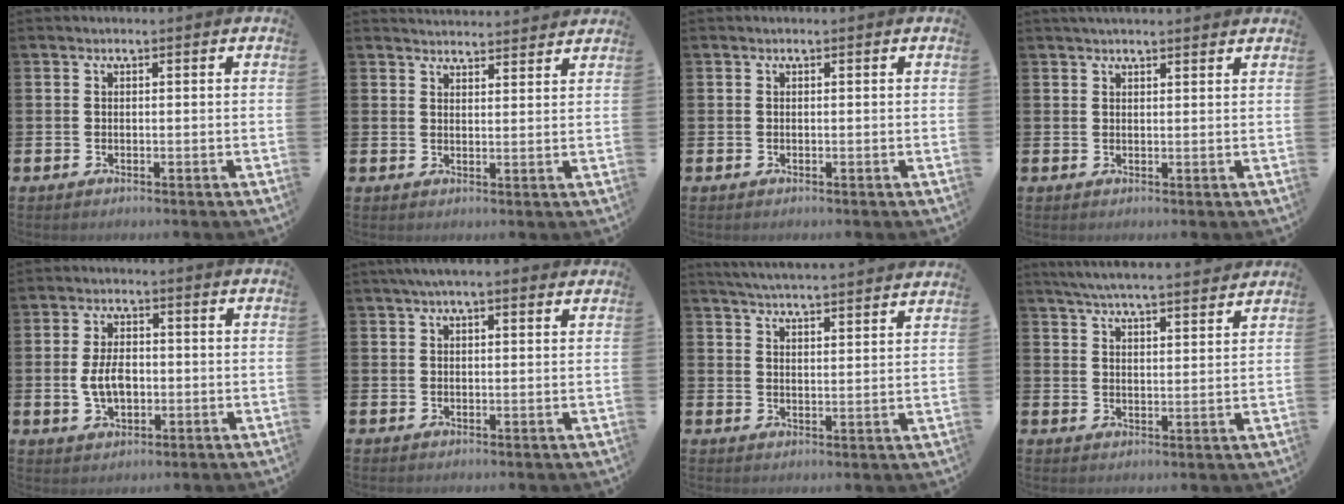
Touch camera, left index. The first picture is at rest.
{"total": 3.2, "force": [3.2, 0.3, -0.1], "torque": [-0.005, -0.019, 0.058]}
{"total": 0.0}
{"total": 1.9, "force": [1.8, 0.2, 0.5], "torque": [-0.011, 0.000, 0.033]}
{"total": 4.9, "force": [-0.3, 3.0, 3.8], "torque": [-0.065, 0.001, -0.011]}
{"total": 3.0, "force": [2.4, 0.6, 1.7], "torque": [-0.022, -0.005, 0.039]}
{"total": 5.1, "force": [5.1, -0.4, 0.5], "torque": [-0.029, -0.031, 0.091]}
{"total": 5.9, "force": [5.8, 0.0, 1.3], "torque": [-0.040, -0.030, 0.103]}